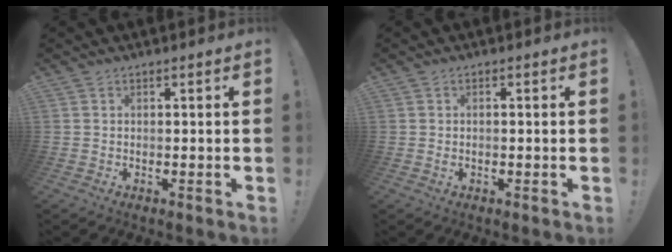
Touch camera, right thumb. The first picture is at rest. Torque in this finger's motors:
{"motor_torque": [-0.12, 0.05, -0.01, 0.02, 0.01]}